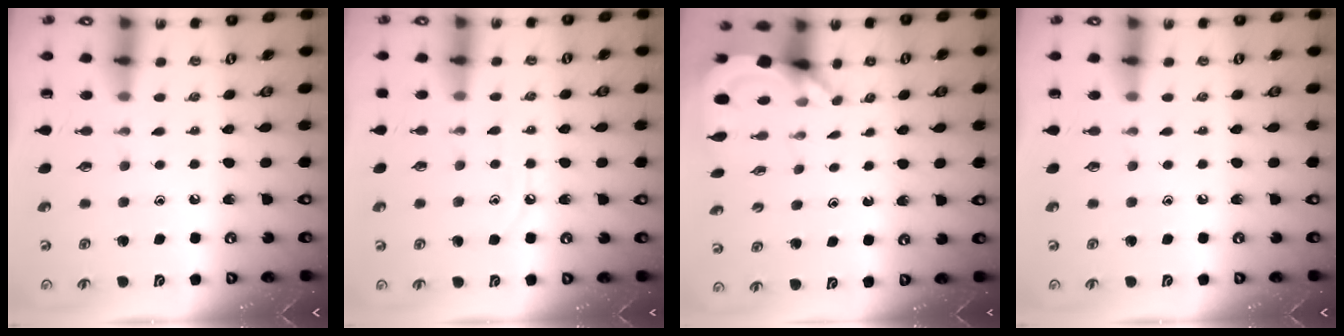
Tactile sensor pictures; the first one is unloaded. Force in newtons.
{"total": 6.2, "press": 6.1, "slide": 0.6}
{"total": 3.7, "press": 3.7, "slide": 0.2}
{"total": 0.0}